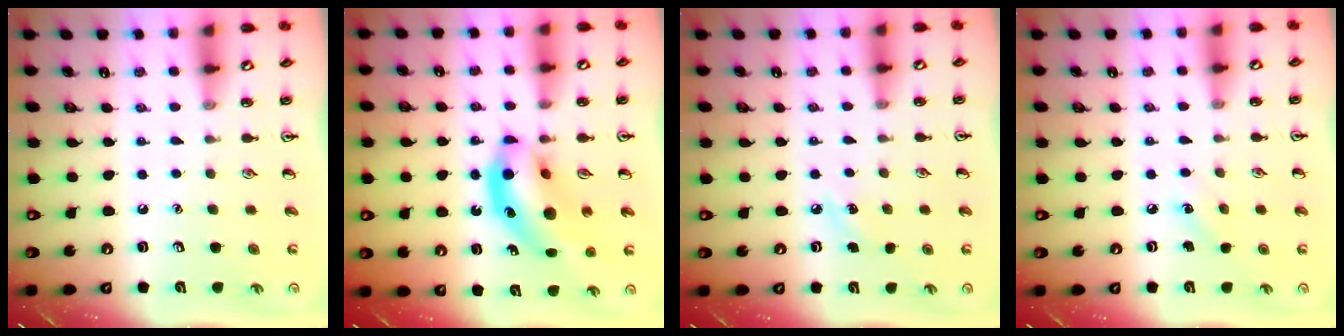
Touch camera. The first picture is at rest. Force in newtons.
{"total": 12.1, "press": 11.6, "slide": 3.5}
{"total": 4.5, "press": 4.2, "slide": 1.6}
{"total": 5.3, "press": 5.0, "slide": 1.6}